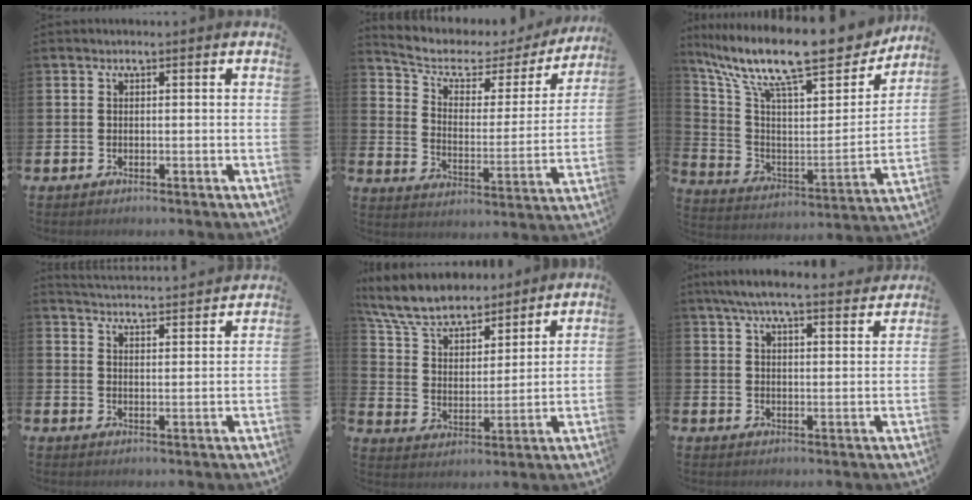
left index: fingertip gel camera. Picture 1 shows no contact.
{"total": 5.3, "force": [4.0, 2.7, 2.2], "torque": [-0.068, -0.029, 0.057]}
{"total": 15.0, "force": [12.2, 3.4, 8.0], "torque": [-0.173, -0.087, 0.203]}
{"total": 4.6, "force": [4.6, -0.1, 0.1], "torque": [-0.009, -0.043, 0.079]}
{"total": 8.3, "force": [7.6, 2.4, 2.3], "torque": [-0.079, -0.049, 0.136]}
{"total": 6.6, "force": [6.2, 0.7, 2.2], "torque": [-0.052, -0.029, 0.109]}